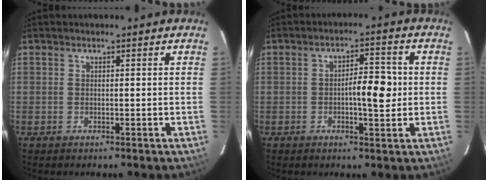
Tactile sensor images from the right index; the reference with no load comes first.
{"total": 5.6, "force": [-0.3, 1.6, 5.4], "torque": [-0.083, 0.008, -0.004]}